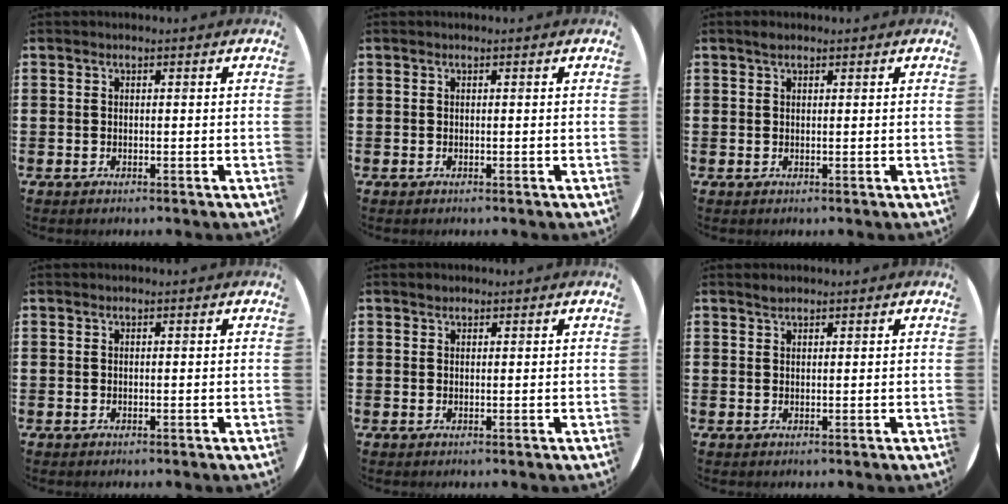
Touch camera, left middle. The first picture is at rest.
{"total": 0.0}
{"total": 0.8, "force": [0.7, 0.3, 0.3], "torque": [-0.008, 0.003, 0.012]}
{"total": 0.0}
{"total": 0.7, "force": [0.6, 0.3, -0.1], "torque": [0.001, 0.003, 0.012]}
{"total": 0.8, "force": [0.8, 0.2, 0.1], "torque": [-0.003, 0.001, 0.015]}